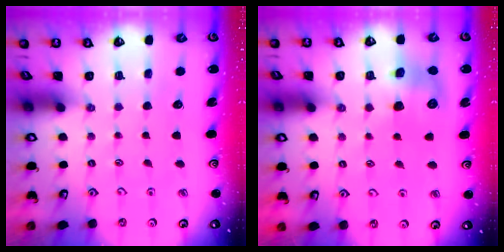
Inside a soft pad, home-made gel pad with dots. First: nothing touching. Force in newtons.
{"total": 8.4, "press": 8.3, "slide": 1.2}